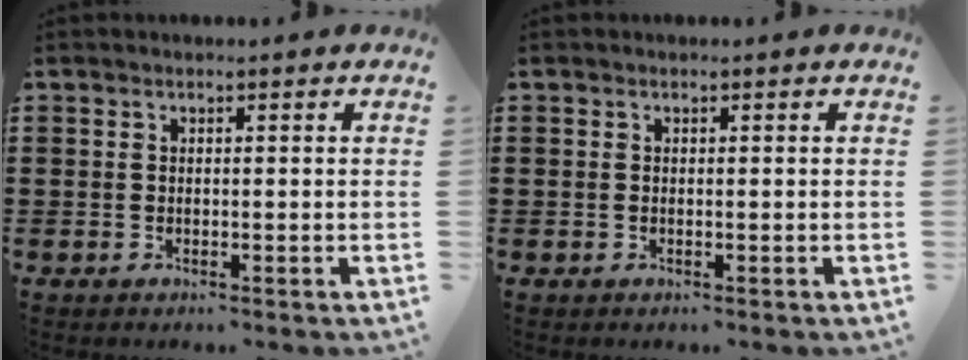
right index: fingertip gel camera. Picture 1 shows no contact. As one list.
[{"total": 0.0}]